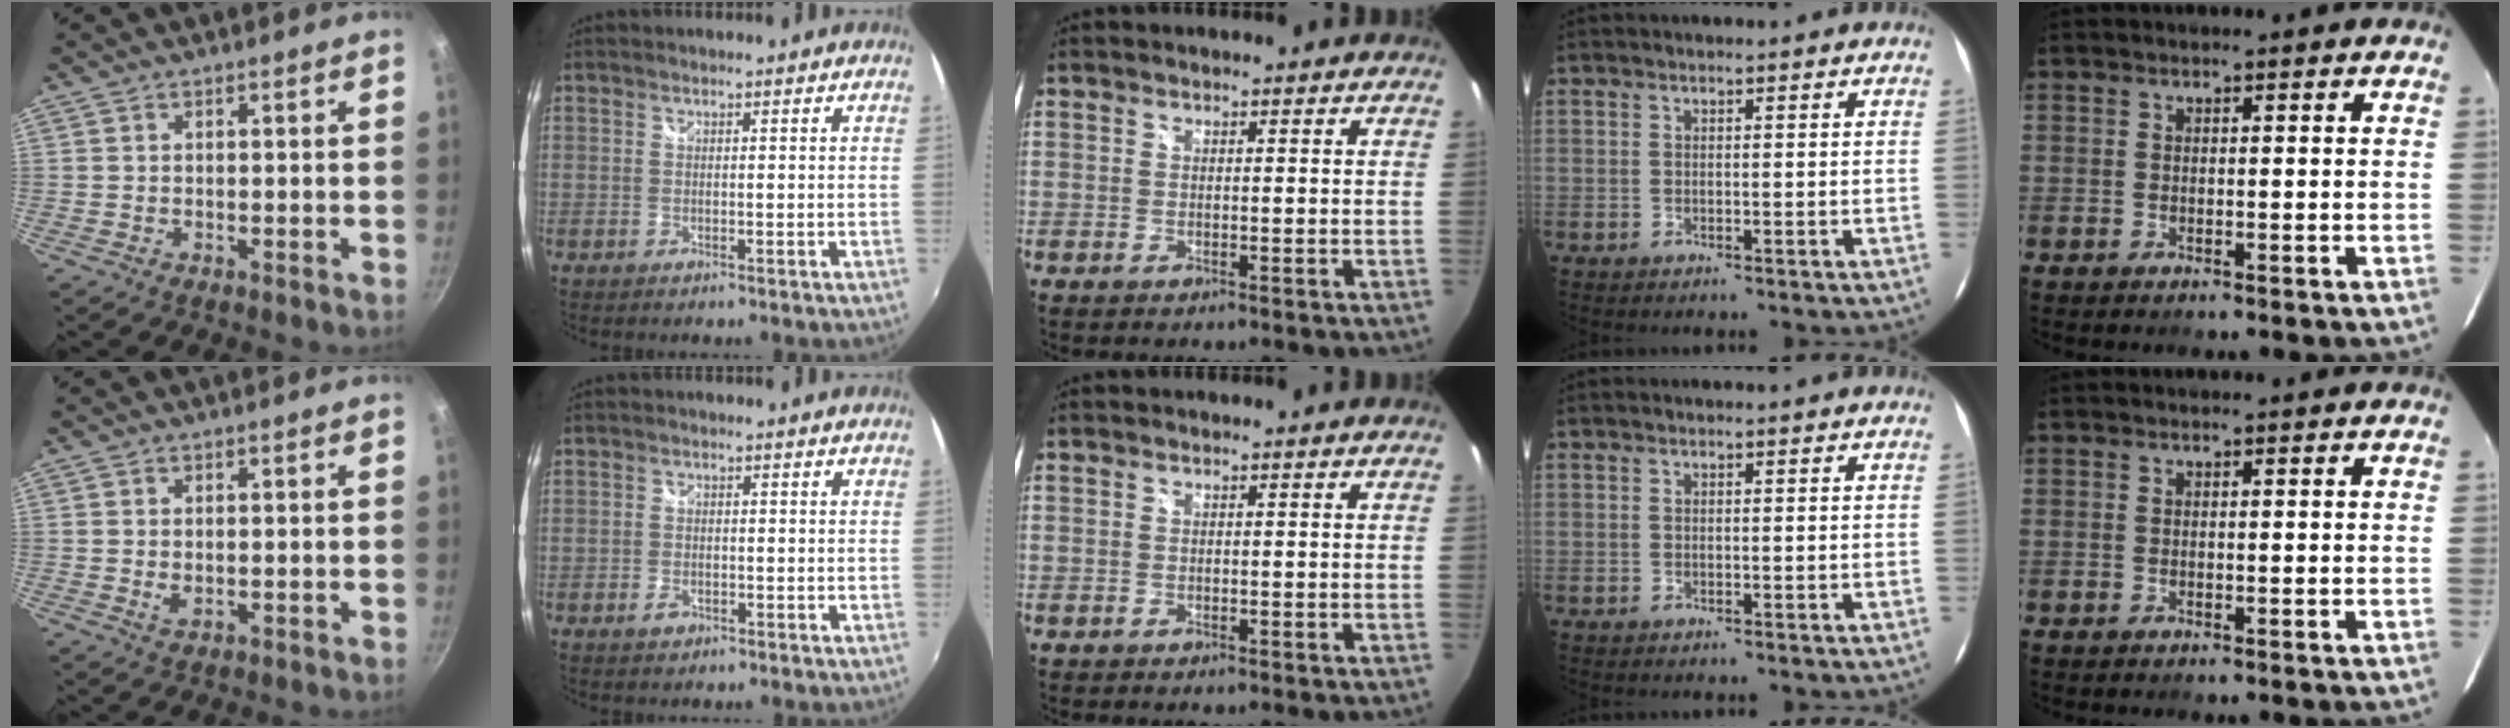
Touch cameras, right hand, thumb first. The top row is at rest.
{"thumb": {"total": 2.0, "force": [-0.1, 1.3, 1.6], "torque": [-0.028, -0.002, 0.001]}, "index": {"total": 2.2, "force": [-1.3, 1.4, 1.0], "torque": [-0.021, 0.000, -0.023]}}